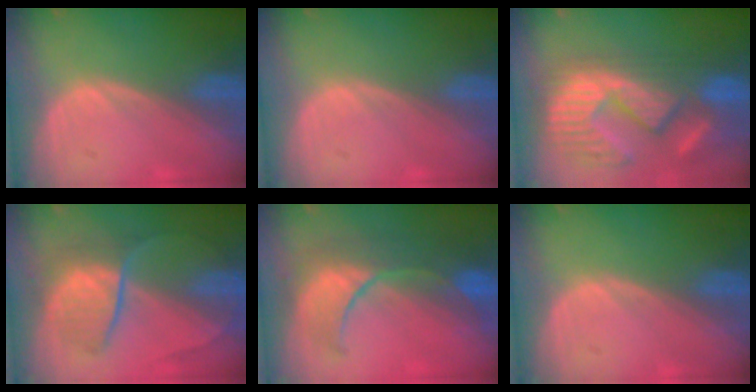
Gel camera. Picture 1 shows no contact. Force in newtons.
{"total": 0.0}
{"total": 13.7, "press": 12.2, "slide": 6.2}
{"total": 7.0, "press": 6.9, "slide": 1.5}
{"total": 9.9, "press": 9.1, "slide": 3.9}
{"total": 0.0}